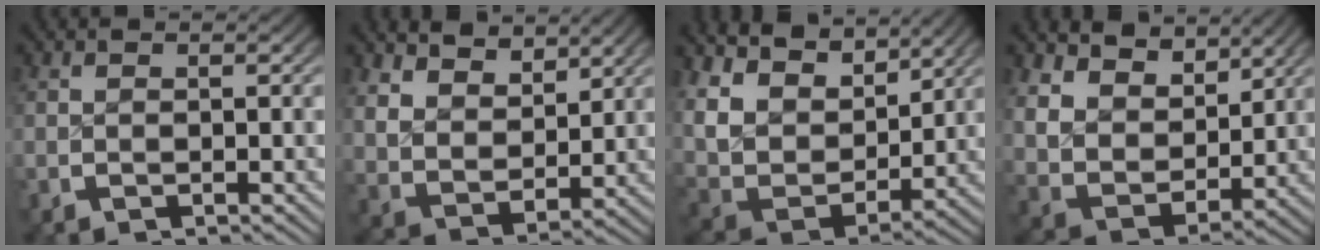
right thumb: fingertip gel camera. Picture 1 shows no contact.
{"total": 6.5, "force": [2.6, 4.5, 4.0], "torque": [-0.087, -0.028, 0.060]}
{"total": 12.1, "force": [3.2, 8.4, 8.0], "torque": [-0.192, -0.026, 0.061]}
{"total": 9.3, "force": [2.5, 6.9, 5.8], "torque": [-0.137, -0.034, 0.052]}